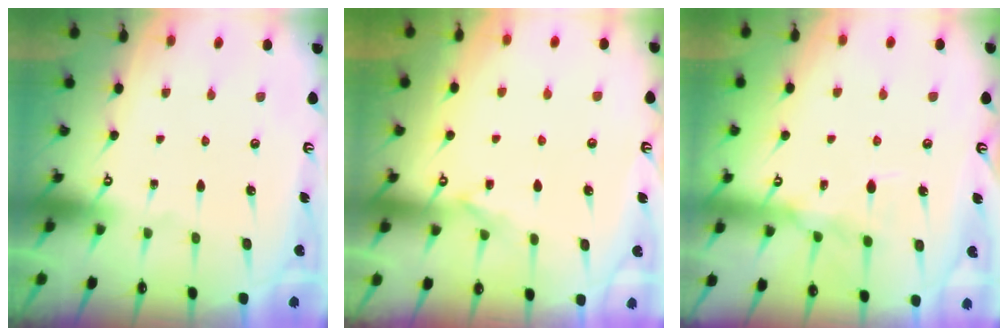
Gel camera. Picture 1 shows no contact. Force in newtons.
{"total": 5.5, "press": 5.4, "slide": 0.7}
{"total": 10.1, "press": 10.1, "slide": 0.8}